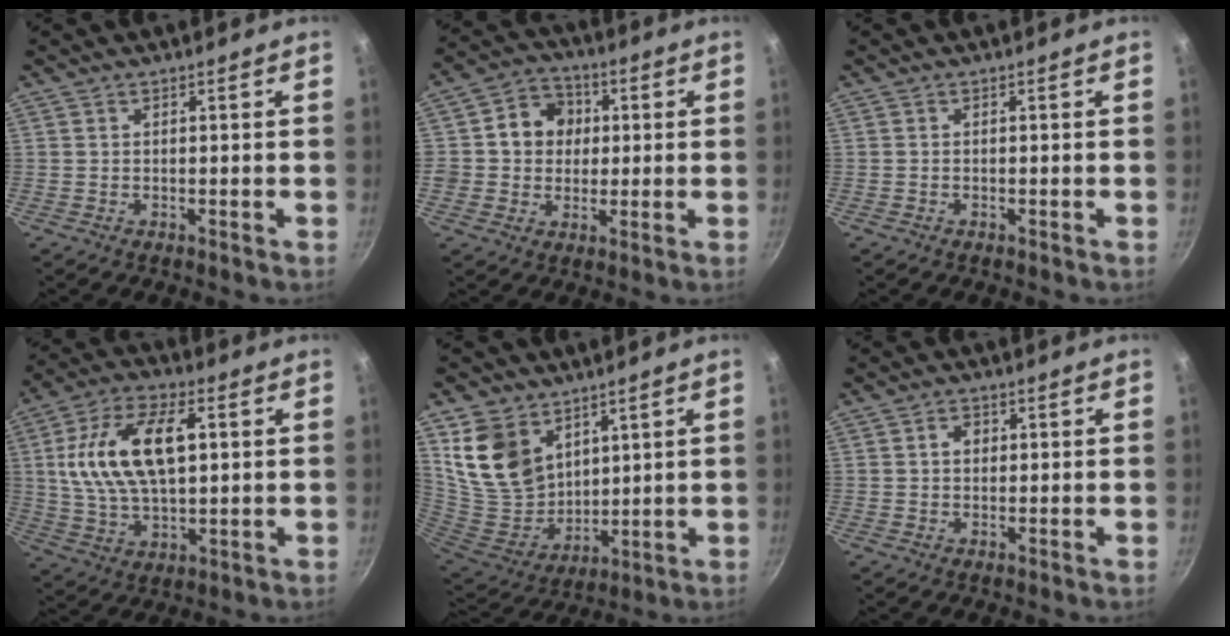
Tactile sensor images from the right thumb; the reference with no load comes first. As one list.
[{"total": 9.2, "force": [1.1, 8.4, 3.5], "torque": [-0.014, 0.013, 0.005]}, {"total": 0.0}, {"total": 18.0, "force": [3.4, 9.6, 14.9], "torque": [-0.271, 0.005, 0.059]}, {"total": 15.0, "force": [7.9, 10.7, 7.0], "torque": [-0.111, -0.054, 0.168]}, {"total": 2.4, "force": [0.4, 2.0, 1.3], "torque": [-0.008, 0.006, 0.005]}]